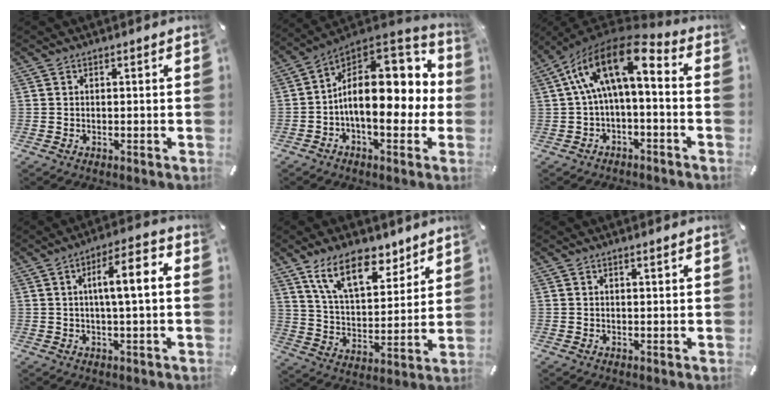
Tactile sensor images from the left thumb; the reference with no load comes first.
{"total": 19.4, "force": [0.4, 11.5, 15.6], "torque": [-0.219, -0.016, 0.013]}
{"total": 15.9, "force": [2.8, 7.2, 13.9], "torque": [-0.266, -0.006, 0.043]}
{"total": 9.8, "force": [1.4, 2.4, 9.4], "torque": [-0.153, 0.005, 0.013]}
{"total": 14.8, "force": [10.2, 7.3, 7.8], "torque": [-0.144, -0.044, 0.190]}
{"total": 1.0, "force": [0.8, 0.0, 0.6], "torque": [-0.012, -0.001, 0.013]}